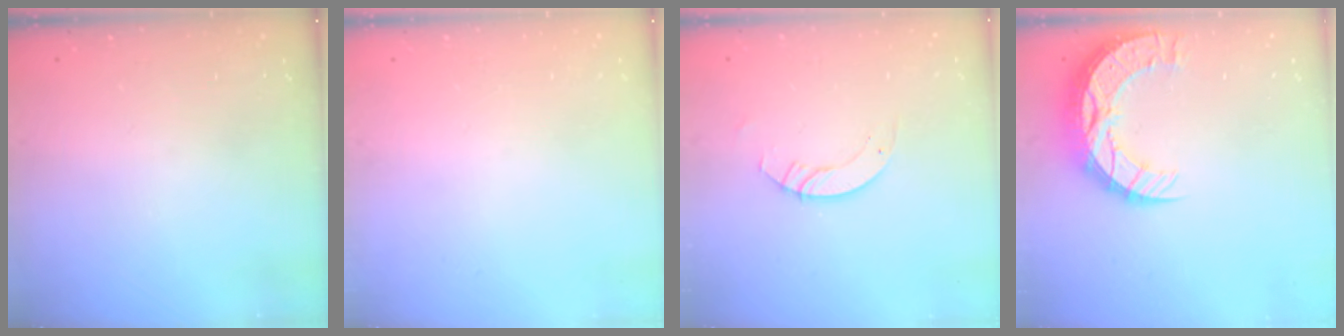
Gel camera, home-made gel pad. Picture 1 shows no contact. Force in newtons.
{"total": 0.0}
{"total": 3.5, "press": 3.5, "slide": 0.3}
{"total": 13.3, "press": 13.3, "slide": 0.9}